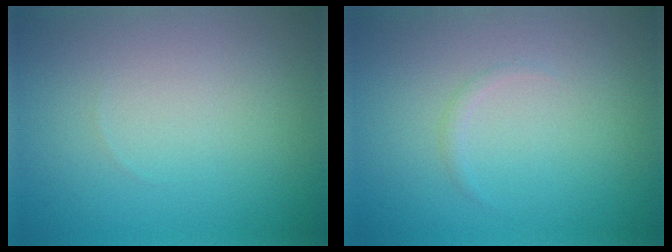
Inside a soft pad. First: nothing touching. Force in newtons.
{"total": 0.5, "press": 0.5, "slide": 0.0}